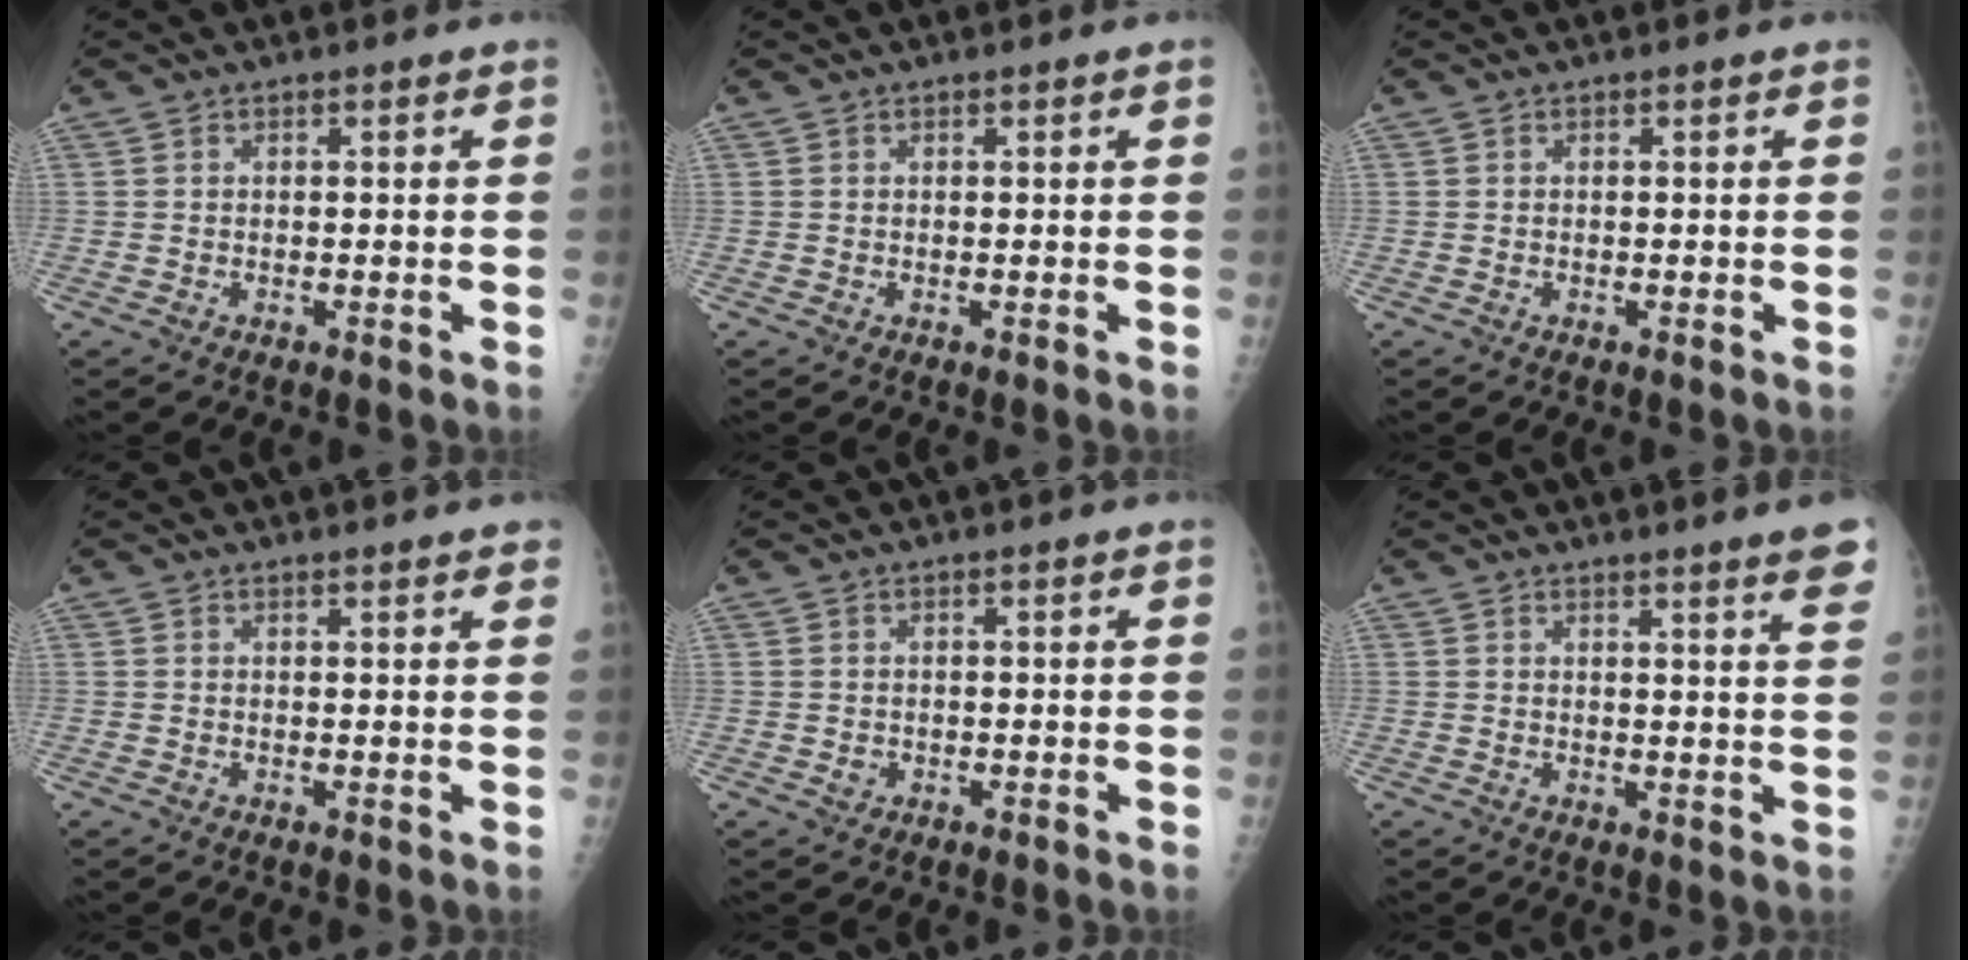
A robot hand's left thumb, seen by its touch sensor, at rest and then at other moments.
{"total": 0.6, "force": [0.3, 0.1, 0.5], "torque": [-0.008, 0.001, 0.003]}
{"total": 0.0}
{"total": 2.3, "force": [2.0, 0.5, 1.2], "torque": [-0.006, -0.001, 0.019]}
{"total": 0.5, "force": [0.0, 0.5, 0.3], "torque": [0.000, 0.001, 0.000]}
{"total": 6.2, "force": [4.6, 0.2, 4.2], "torque": [-0.044, -0.020, 0.045]}